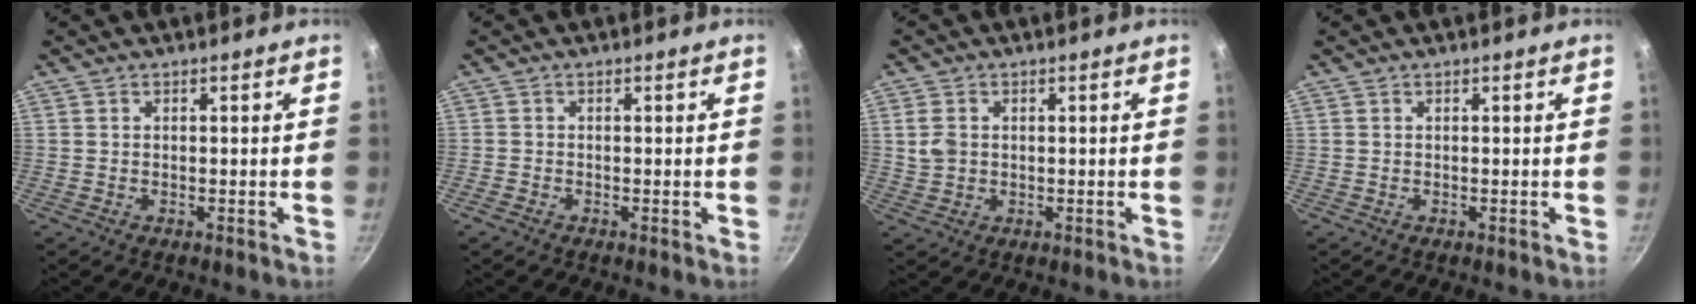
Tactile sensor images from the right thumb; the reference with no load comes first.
{"total": 1.0, "force": [-0.7, 0.6, 0.4], "torque": [-0.010, 0.002, -0.016]}
{"total": 3.8, "force": [0.6, 3.0, 2.3], "torque": [-0.039, 0.001, 0.012]}
{"total": 0.0}